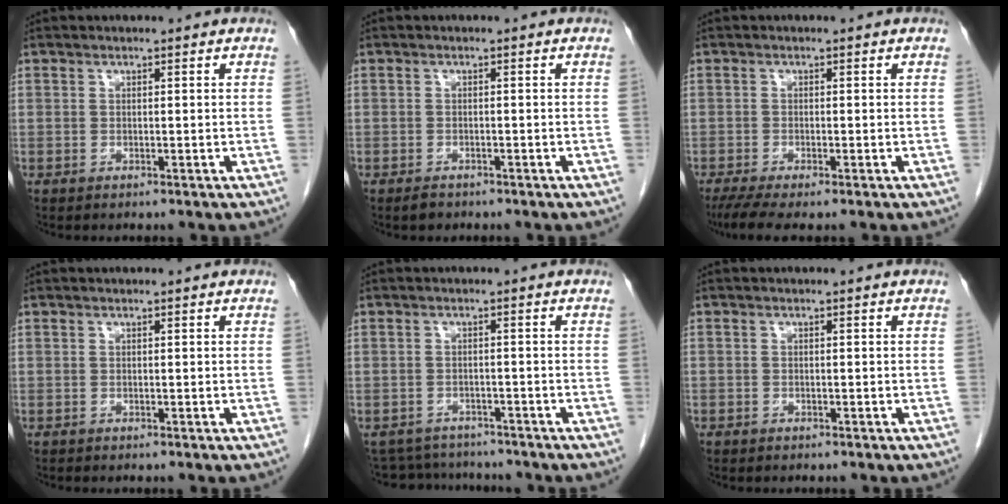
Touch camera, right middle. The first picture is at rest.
{"total": 1.3, "force": [-1.1, 0.7, 0.4], "torque": [-0.012, 0.000, -0.015]}
{"total": 4.3, "force": [-3.1, 0.4, 2.9], "torque": [-0.052, -0.011, -0.055]}
{"total": 0.0}
{"total": 7.3, "force": [-6.9, 2.2, 0.6], "torque": [-0.008, 0.010, -0.093]}
{"total": 0.8, "force": [-0.6, 0.5, 0.1], "torque": [-0.003, 0.002, -0.009]}